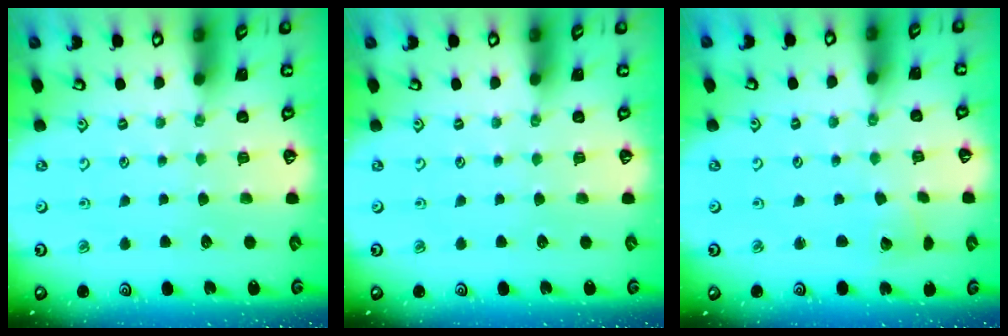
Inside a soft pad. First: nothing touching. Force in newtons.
{"total": 0.0}
{"total": 2.4, "press": 2.4, "slide": 0.3}